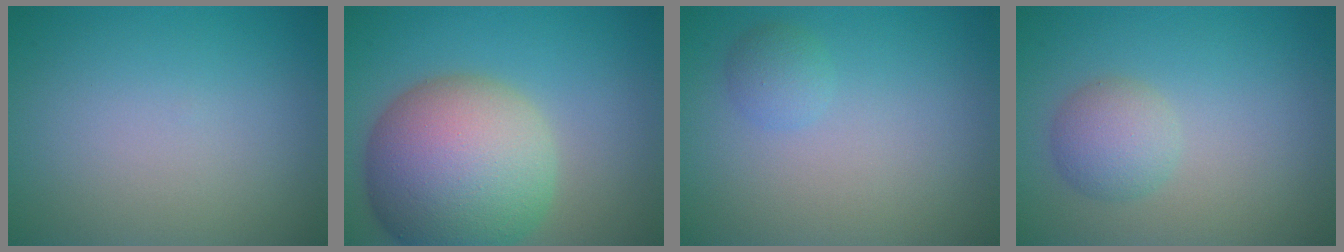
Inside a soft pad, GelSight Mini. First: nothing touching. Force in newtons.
{"total": 13.0, "press": 12.9, "slide": 0.7}
{"total": 1.3, "press": 1.3, "slide": 0.0}
{"total": 2.7, "press": 2.7, "slide": 0.1}